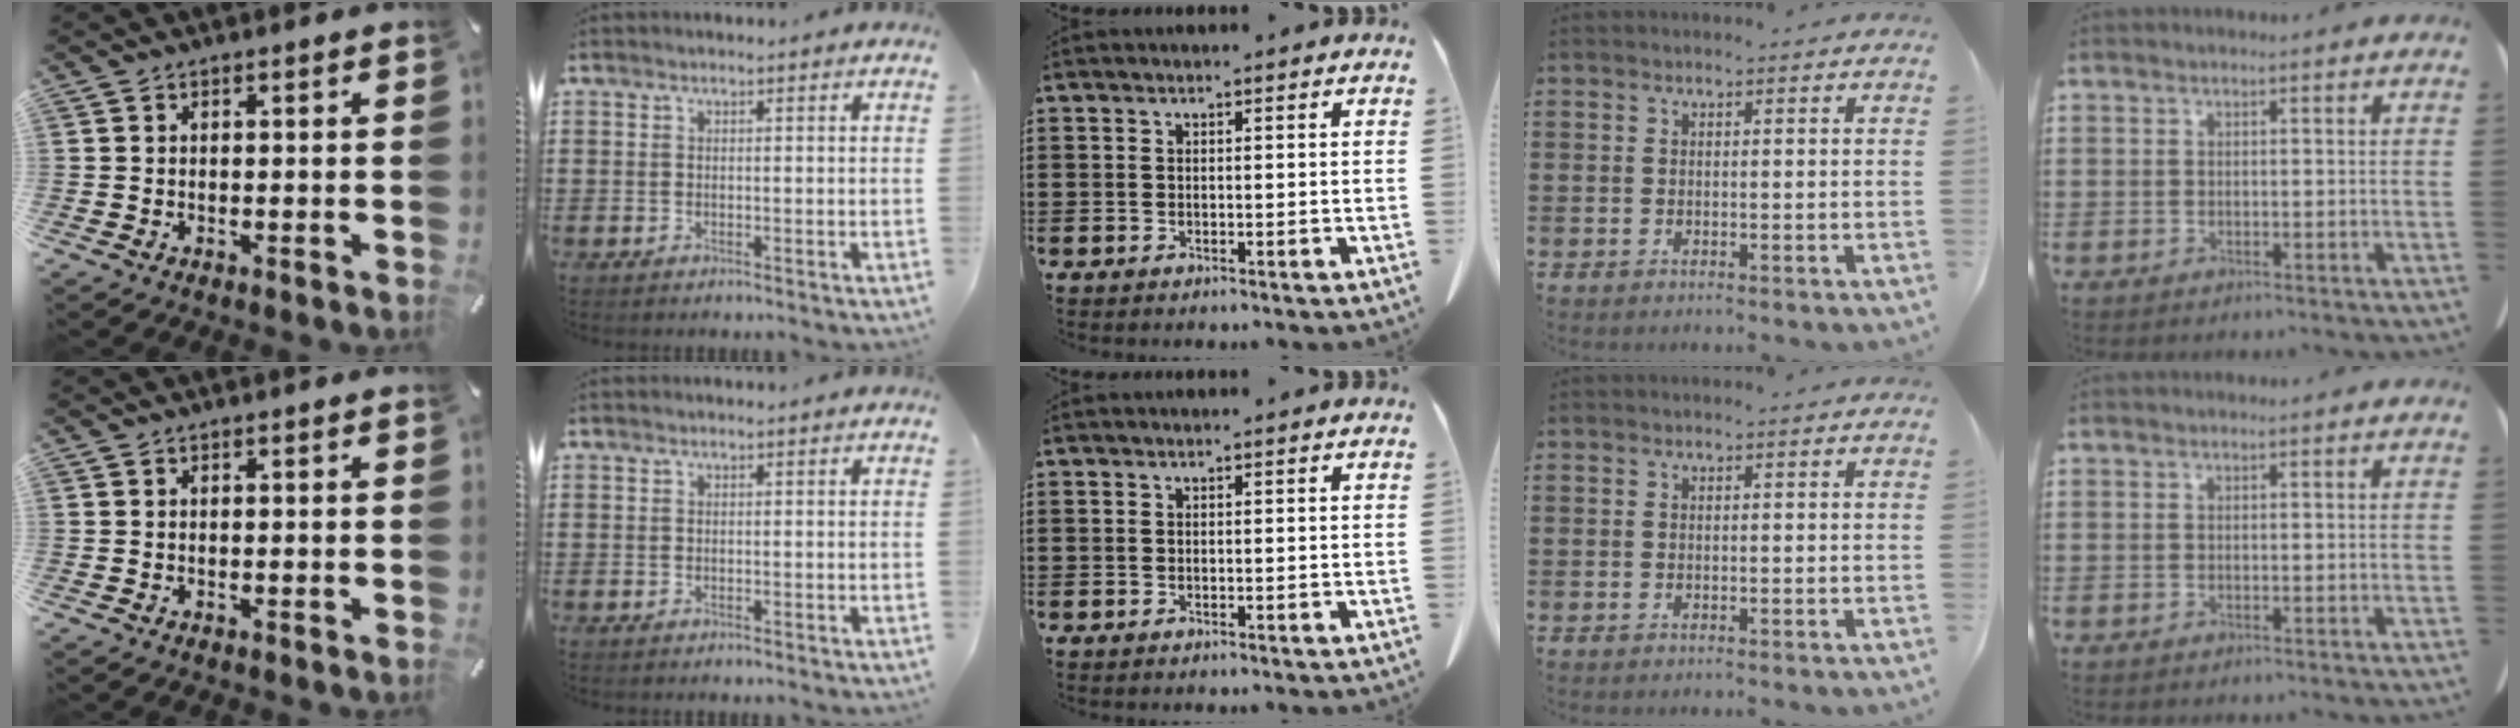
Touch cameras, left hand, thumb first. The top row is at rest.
{}